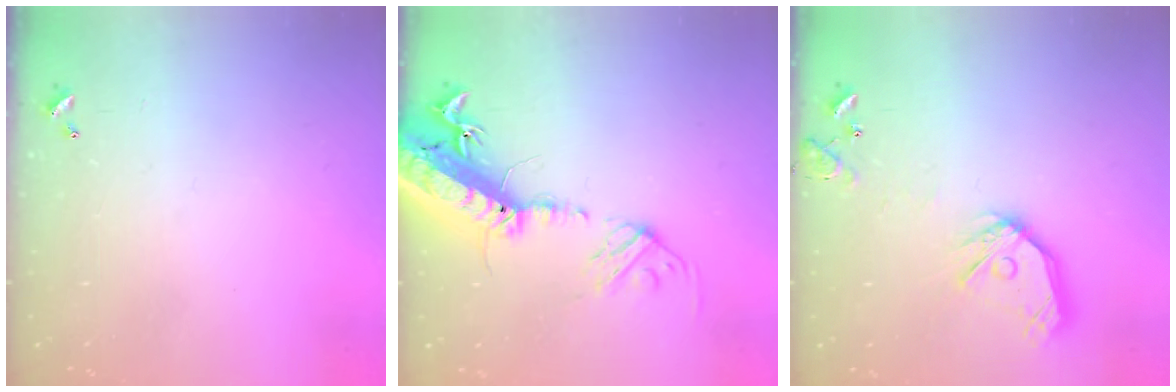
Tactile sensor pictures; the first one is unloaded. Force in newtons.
{"total": 23.3, "press": 22.7, "slide": 5.2}
{"total": 15.3, "press": 15.1, "slide": 2.1}